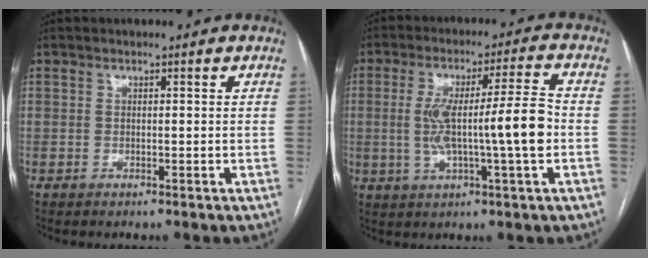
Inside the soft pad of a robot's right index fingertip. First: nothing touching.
{"total": 12.0, "force": [-1.1, 0.2, 11.9], "torque": [-0.215, 0.015, -0.019]}